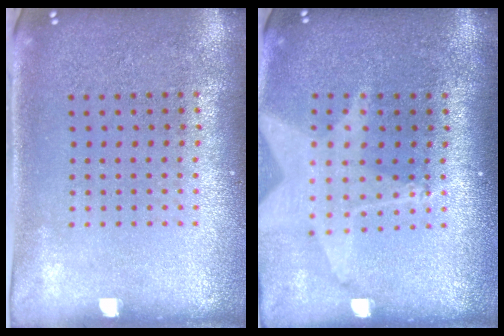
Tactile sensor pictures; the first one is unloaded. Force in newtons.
{"total": 2.0, "press": 1.6, "slide": 1.2}